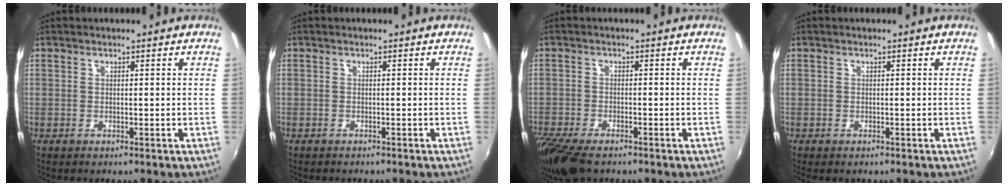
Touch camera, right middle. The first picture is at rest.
{"total": 1.3, "force": [-1.2, 0.0, 0.4], "torque": [-0.013, -0.008, -0.017]}
{"total": 10.2, "force": [-7.8, 3.5, 5.6], "torque": [-0.142, -0.046, -0.145]}
{"total": 0.9, "force": [-0.7, 0.1, 0.5], "torque": [-0.013, -0.005, -0.010]}